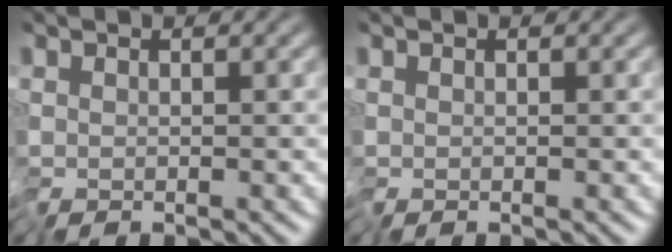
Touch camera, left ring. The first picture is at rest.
{"total": 0.0}